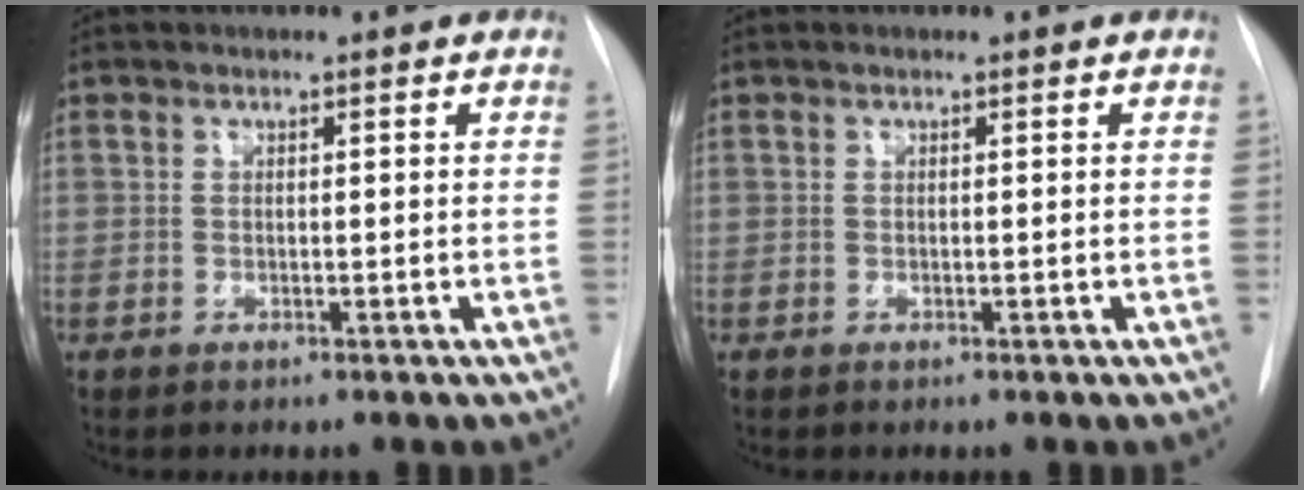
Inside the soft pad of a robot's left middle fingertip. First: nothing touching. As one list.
[{"total": 0.0}]